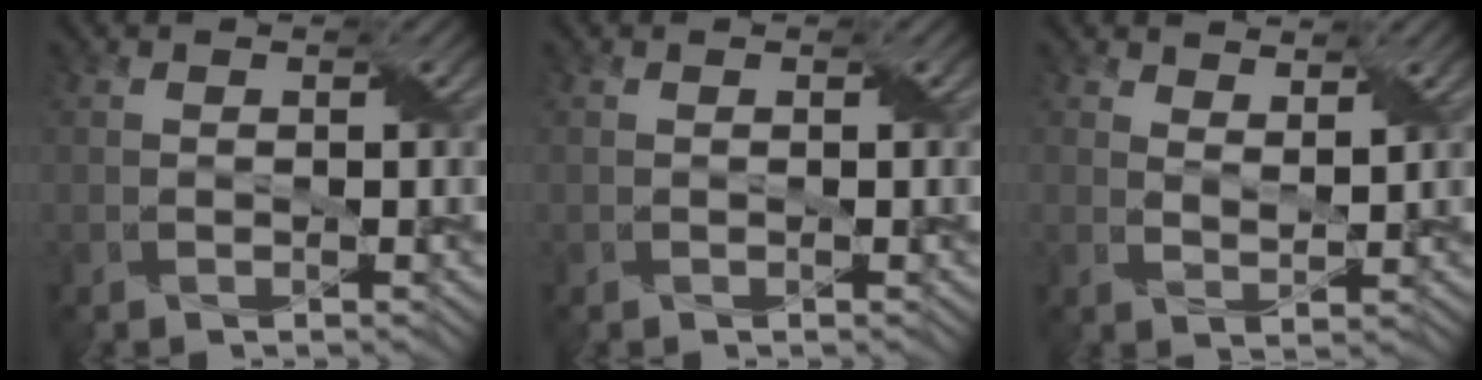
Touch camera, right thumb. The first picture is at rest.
{"total": 0.0}
{"total": 2.4, "force": [2.3, 0.3, 0.4], "torque": [-0.006, -0.013, 0.046]}